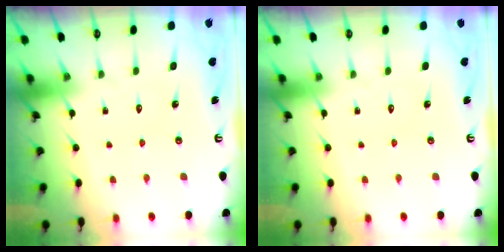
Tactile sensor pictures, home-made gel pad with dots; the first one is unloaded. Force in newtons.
{"total": 0.0}